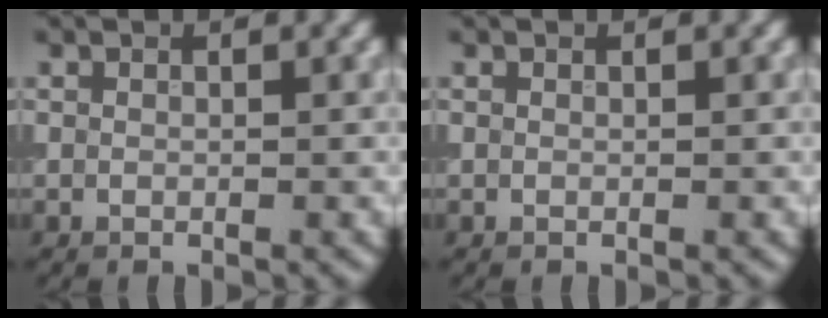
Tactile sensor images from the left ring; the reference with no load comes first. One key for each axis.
{"total": 0.0}